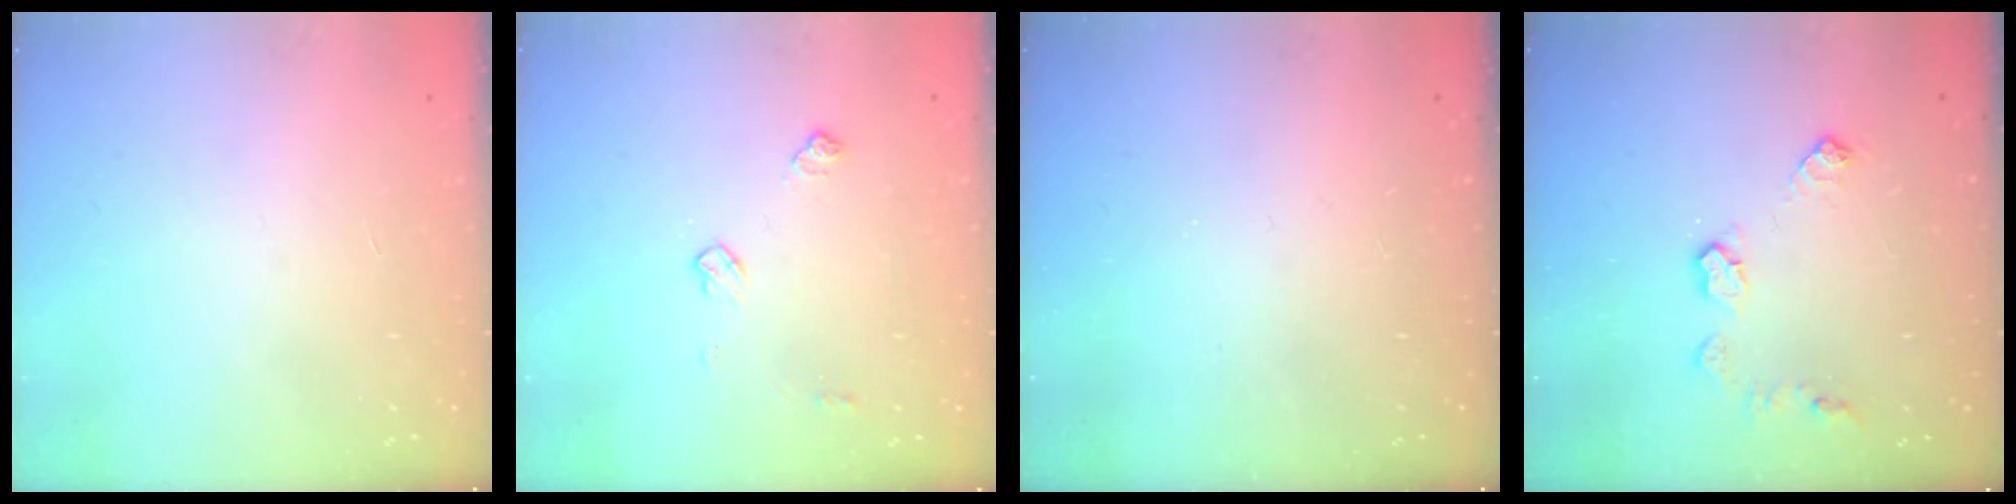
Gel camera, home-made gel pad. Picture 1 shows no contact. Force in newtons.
{"total": 6.9, "press": 6.9, "slide": 0.7}
{"total": 0.0}
{"total": 8.3, "press": 8.3, "slide": 0.2}